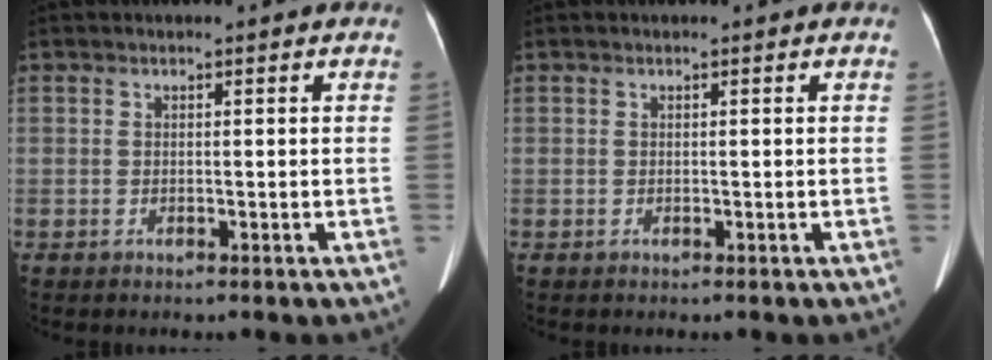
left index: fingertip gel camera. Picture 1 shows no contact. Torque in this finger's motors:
{"motor_torque": [0.02, 0.08, 0.00, 0.01]}